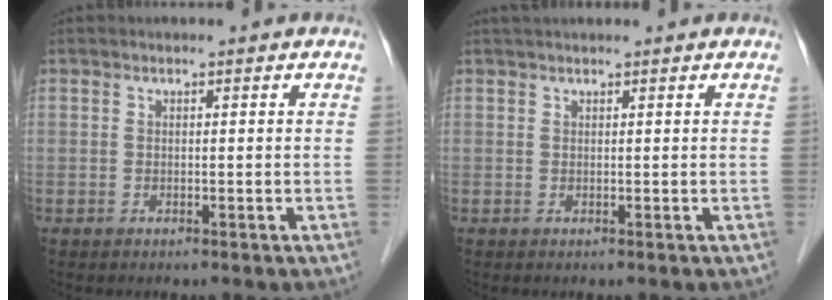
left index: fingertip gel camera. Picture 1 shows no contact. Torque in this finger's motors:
{"motor_torque": [0.61, -0.66, 0.08, 0.09]}